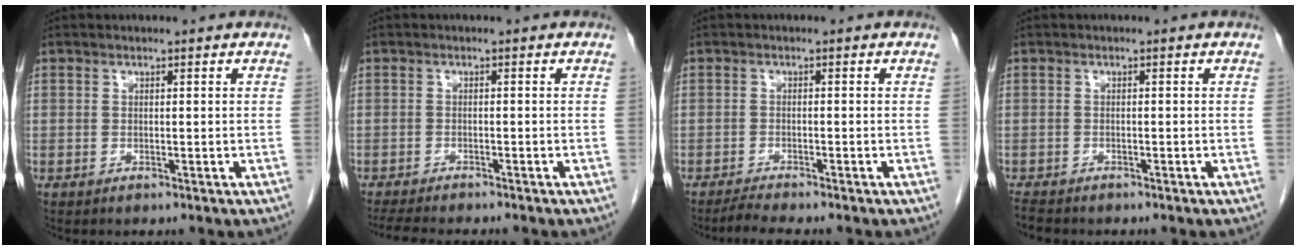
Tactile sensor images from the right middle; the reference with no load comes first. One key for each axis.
{"total": 7.1, "fx": -6.3, "fy": 0.8, "fz": 3.3, "tx": -0.049, "ty": -0.014, "tz": -0.096}
{"total": 2.8, "fx": -2.6, "fy": -0.4, "fz": 1.1, "tx": -0.027, "ty": -0.011, "tz": -0.048}
{"total": 2.4, "fx": -2.2, "fy": 0.6, "fz": 0.8, "tx": -0.018, "ty": -0.007, "tz": -0.034}